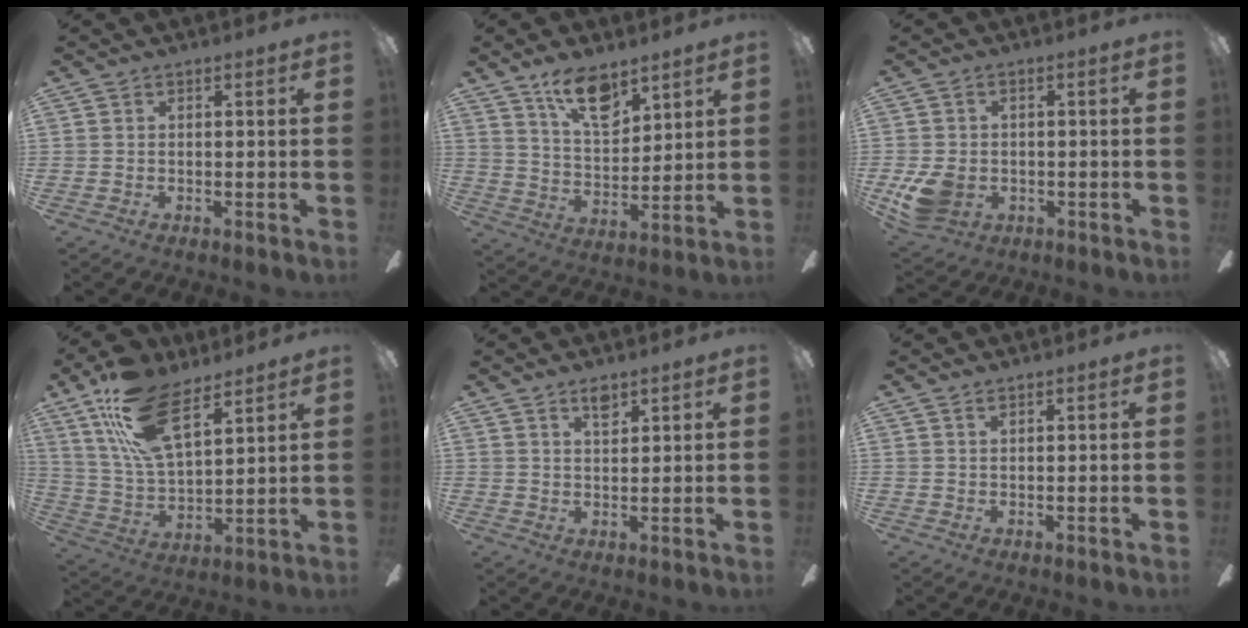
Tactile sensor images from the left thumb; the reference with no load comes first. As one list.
[{"total": 12.0, "force": [8.5, 5.2, 6.7], "torque": [-0.112, -0.040, 0.151]}, {"total": 8.0, "force": [-2.1, 6.0, 4.9], "torque": [-0.104, 0.007, -0.035]}, {"total": 19.5, "force": [11.6, 8.8, 12.8], "torque": [-0.255, -0.037, 0.210]}, {"total": 3.0, "force": [2.5, 1.1, 1.4], "torque": [-0.017, -0.007, 0.042]}, {"total": 0.8, "force": [0.6, 0.3, 0.4], "torque": [-0.009, 0.001, 0.012]}]